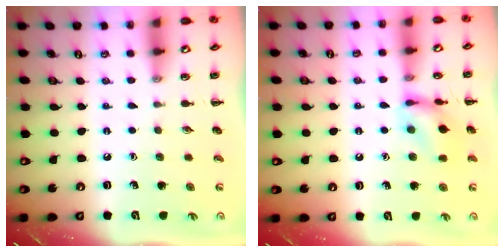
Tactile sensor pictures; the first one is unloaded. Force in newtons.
{"total": 12.3, "press": 12.2, "slide": 1.0}